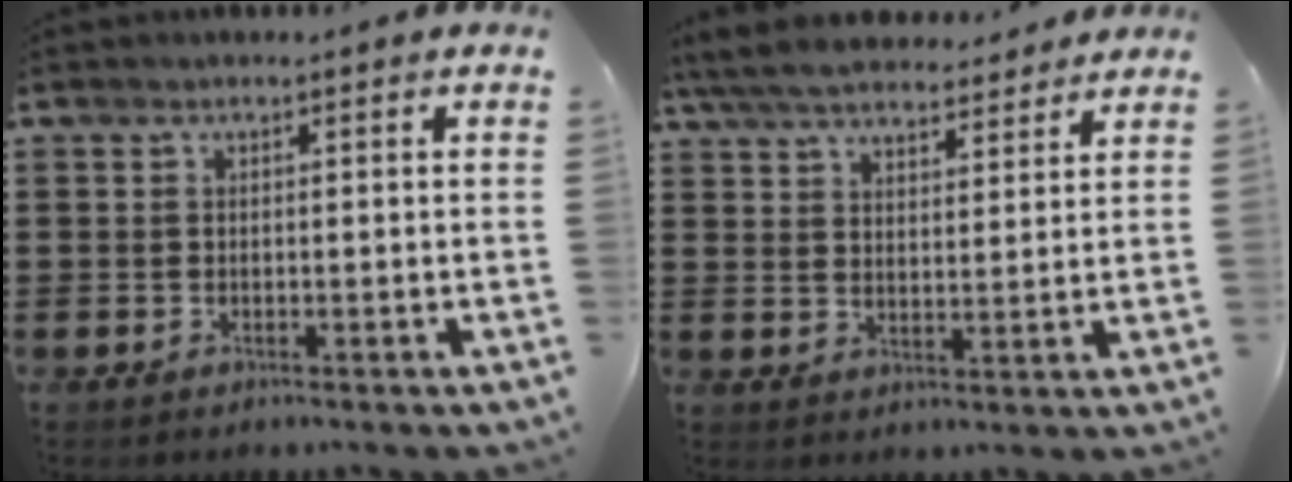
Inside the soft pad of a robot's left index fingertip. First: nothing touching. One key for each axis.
{"total": 6.3, "fx": 5.8, "fy": 1.3, "fz": 2.0, "tx": -0.061, "ty": -0.018, "tz": 0.106}